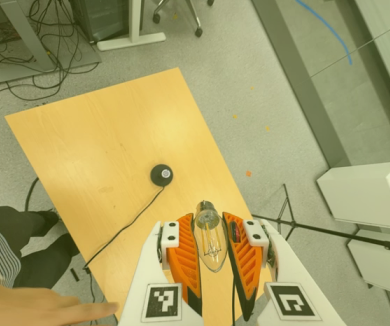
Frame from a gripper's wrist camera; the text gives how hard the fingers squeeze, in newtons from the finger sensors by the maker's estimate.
{"total": 22.3, "left": 25.0, "right": 19.6}